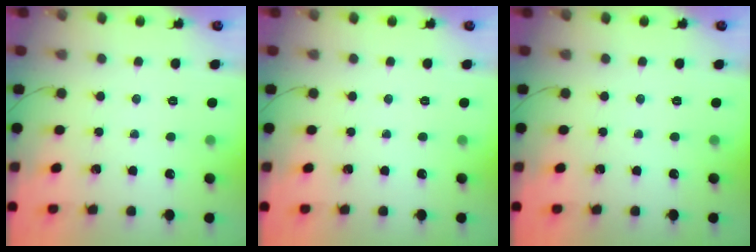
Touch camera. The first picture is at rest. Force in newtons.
{"total": 0.0}
{"total": 0.0}